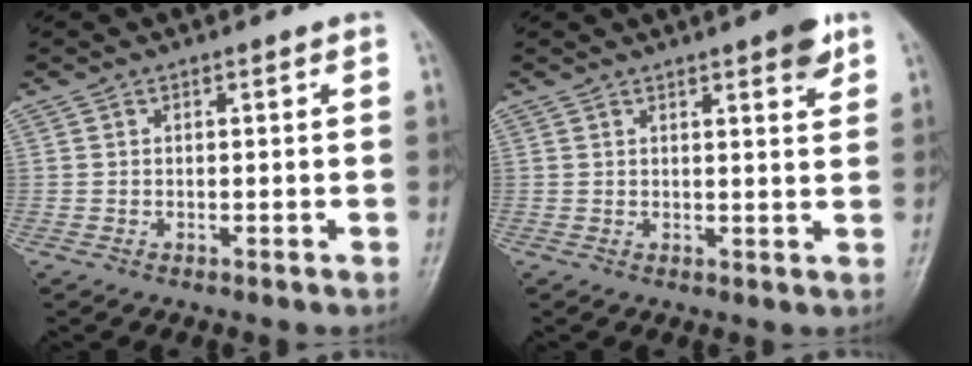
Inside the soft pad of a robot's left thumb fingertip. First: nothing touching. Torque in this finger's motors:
{"motor_torque": [0.77, 0.46, 0.44, -0.54, 0.00]}